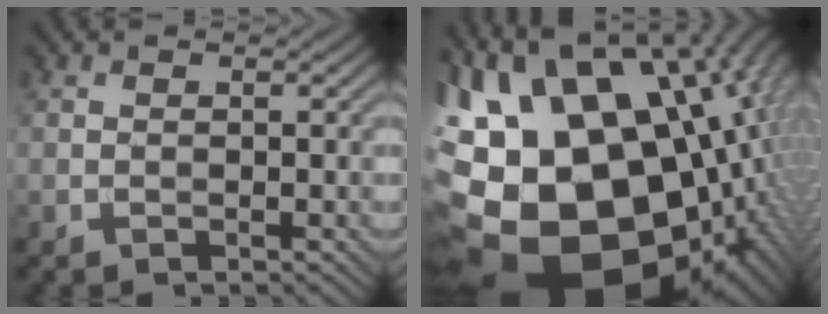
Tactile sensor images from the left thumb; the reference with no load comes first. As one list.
[{"total": 23.5, "force": [-3.0, 16.4, 16.6], "torque": [-0.320, -0.009, -0.058]}]